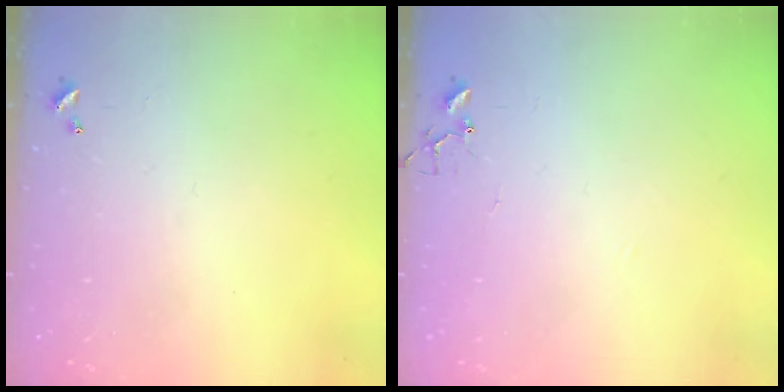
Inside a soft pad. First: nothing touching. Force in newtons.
{"total": 6.1, "press": 6.0, "slide": 0.6}